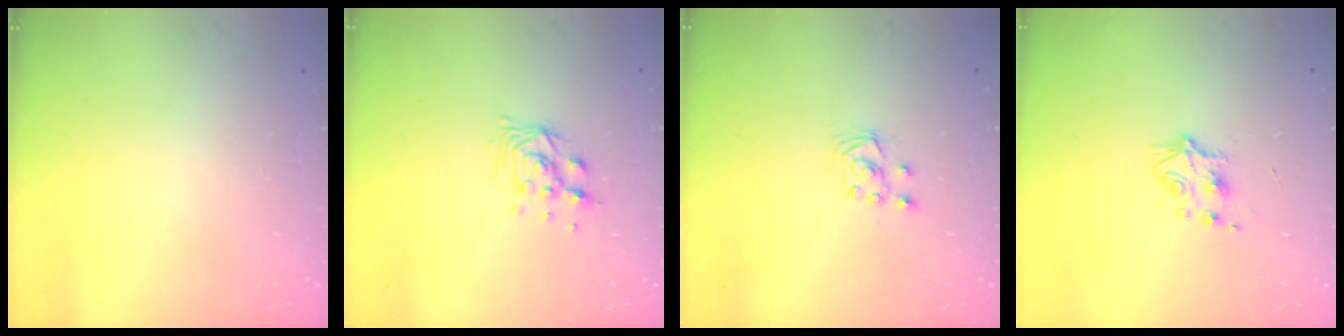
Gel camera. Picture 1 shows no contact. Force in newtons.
{"total": 8.2, "press": 8.1, "slide": 0.5}
{"total": 3.0, "press": 3.0, "slide": 0.3}
{"total": 5.5, "press": 5.4, "slide": 0.7}